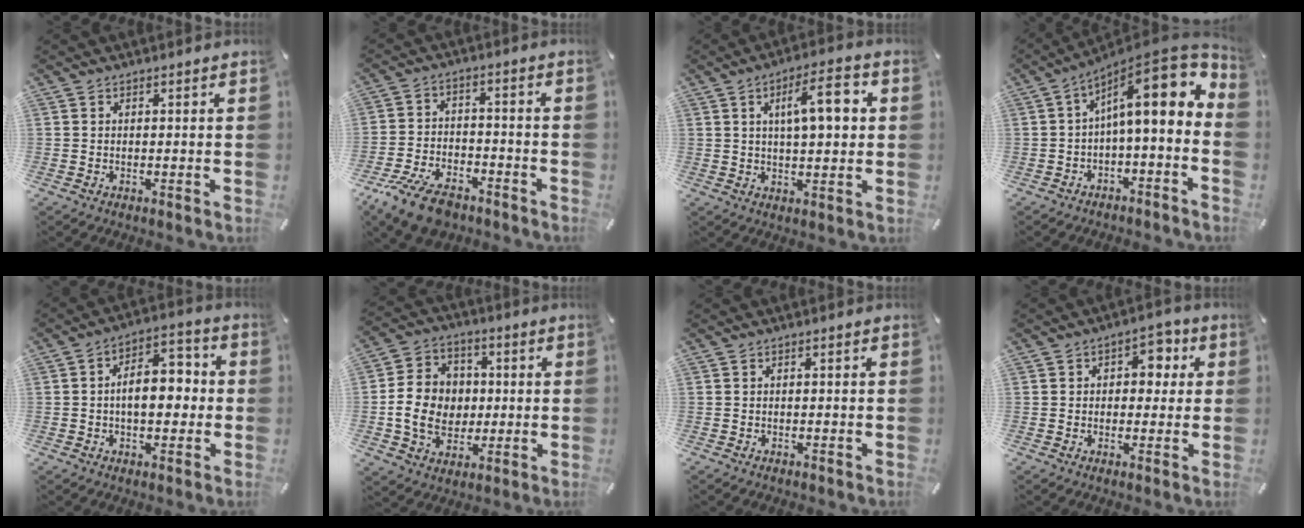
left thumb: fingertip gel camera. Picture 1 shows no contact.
{"total": 10.8, "force": [-7.8, 5.0, 5.5], "torque": [-0.099, 0.044, -0.142]}
{"total": 10.9, "force": [3.1, 4.0, 9.7], "torque": [-0.151, -0.004, 0.043]}
{"total": 15.5, "force": [5.1, 5.1, 13.7], "torque": [-0.199, -0.039, 0.083]}
{"total": 9.9, "force": [-0.8, 6.1, 7.7], "torque": [-0.097, 0.008, -0.018]}
{"total": 11.7, "force": [-0.9, 10.3, 5.5], "torque": [-0.115, 0.020, -0.012]}
{"total": 0.6, "force": [-0.4, 0.2, 0.3], "torque": [-0.006, -0.001, -0.008]}
{"total": 5.5, "force": [0.7, 4.3, 3.4], "torque": [-0.031, 0.001, 0.001]}